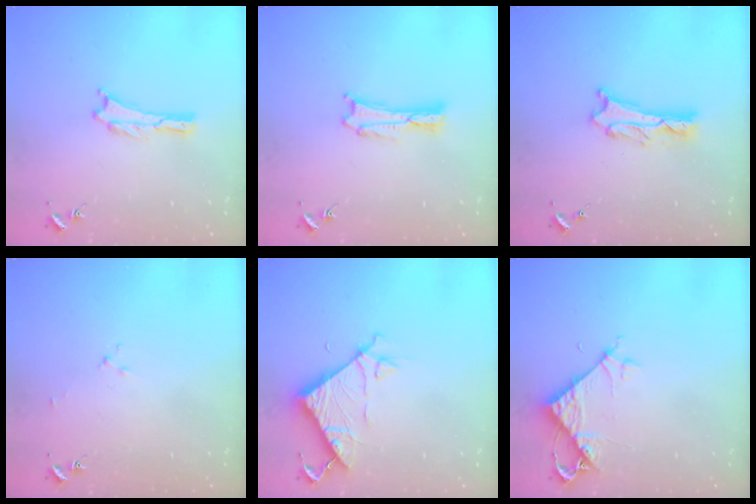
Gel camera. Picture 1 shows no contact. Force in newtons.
{"total": 0.6, "press": 0.6, "slide": 0.2}
{"total": 2.6, "press": 2.6, "slide": 0.3}
{"total": 1.6, "press": 1.6, "slide": 0.2}
{"total": 7.5, "press": 7.5, "slide": 0.5}
{"total": 5.1, "press": 5.0, "slide": 0.4}